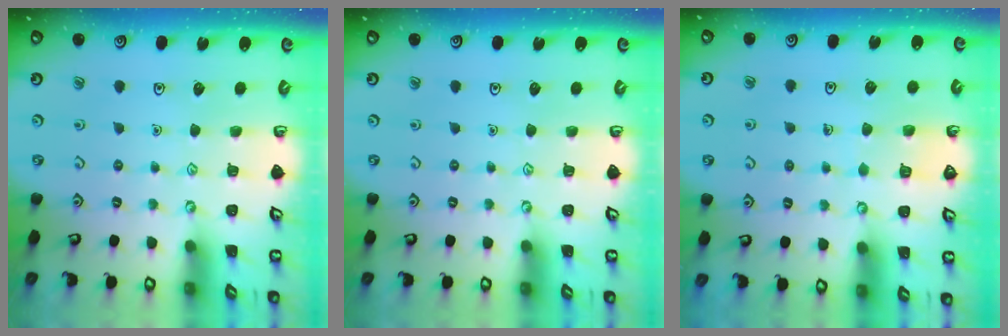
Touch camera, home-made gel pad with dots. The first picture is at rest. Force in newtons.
{"total": 0.0}
{"total": 4.8, "press": 4.8, "slide": 0.3}